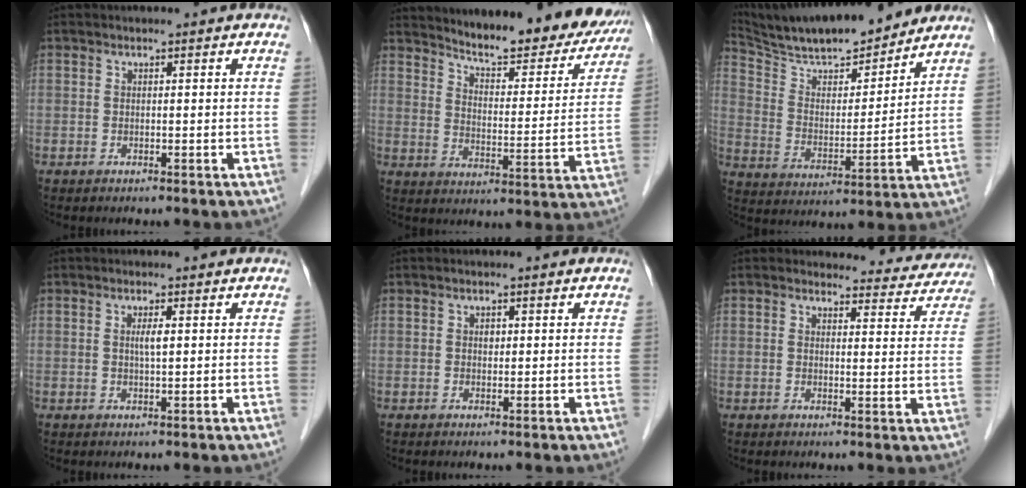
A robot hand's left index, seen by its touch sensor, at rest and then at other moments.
{"total": 17.9, "force": [16.5, 3.6, 6.0], "torque": [-0.074, -0.033, 0.214]}
{"total": 17.8, "force": [16.0, 2.8, 7.4], "torque": [-0.134, 0.001, 0.267]}
{"total": 1.7, "force": [0.4, 0.2, 1.6], "torque": [-0.033, 0.000, 0.007]}
{"total": 0.8, "force": [0.3, 0.6, 0.5], "torque": [-0.008, 0.001, 0.005]}
{"total": 9.3, "force": [8.9, 2.7, 0.1], "torque": [0.030, -0.020, 0.076]}